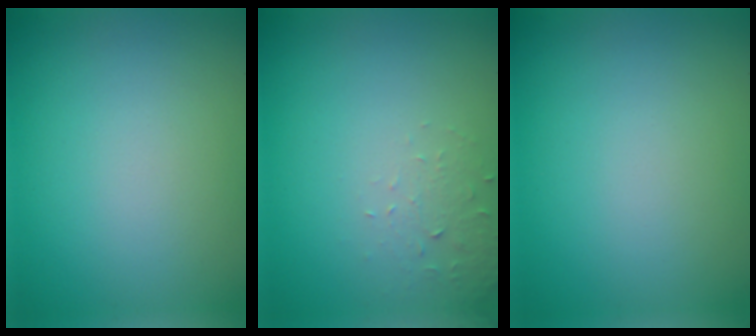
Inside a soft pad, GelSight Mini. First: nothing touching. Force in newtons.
{"total": 1.6, "press": 1.6, "slide": 0.4}
{"total": 0.0}